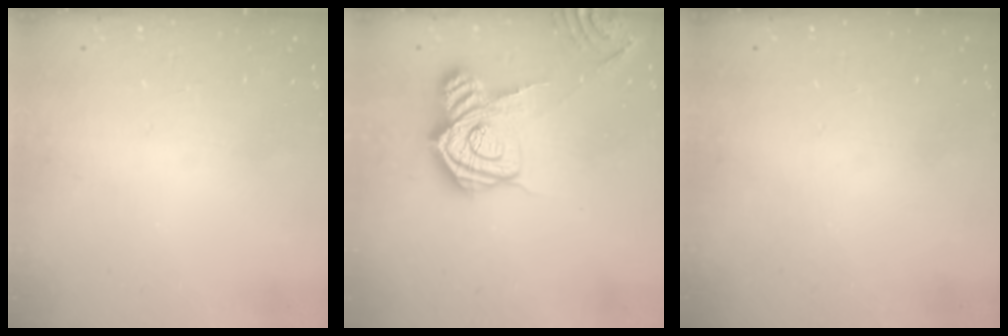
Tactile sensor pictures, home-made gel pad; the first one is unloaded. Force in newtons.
{"total": 17.5, "press": 17.5, "slide": 1.3}
{"total": 0.0}